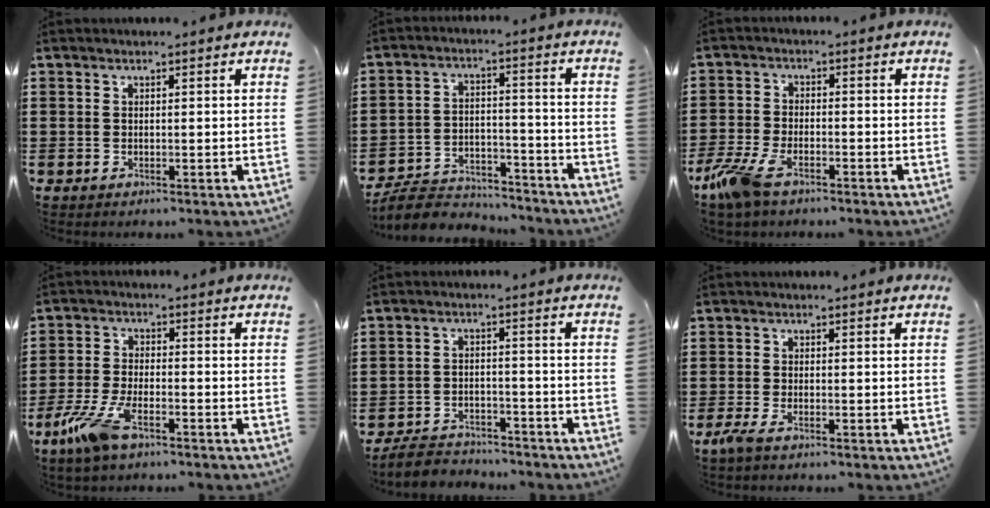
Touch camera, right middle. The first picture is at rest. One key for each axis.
{"total": 6.7, "fx": -6.4, "fy": 1.4, "fz": 1.0, "tx": -0.025, "ty": 0.016, "tz": -0.130}
{"total": 6.6, "fx": -4.1, "fy": 2.5, "fz": 4.6, "tx": -0.128, "ty": -0.013, "tz": -0.084}
{"total": 7.9, "fx": -4.6, "fy": 2.6, "fz": 6.0, "tx": -0.141, "ty": -0.012, "tz": -0.086}
{"total": 4.0, "fx": -3.9, "fy": 0.8, "fz": 0.2, "tx": -0.015, "ty": 0.006, "tz": -0.084}
{"total": 2.0, "fx": -1.2, "fy": 0.5, "fz": 1.6, "tx": -0.042, "ty": -0.007, "tz": -0.026}